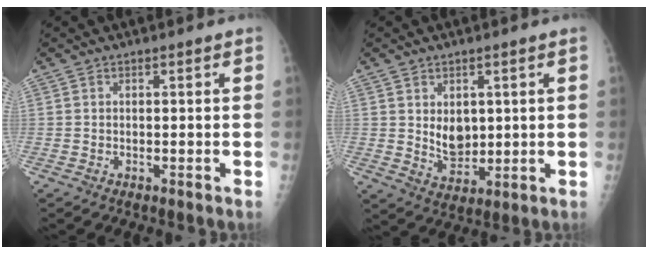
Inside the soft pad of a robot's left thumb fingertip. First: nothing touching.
{"total": 6.4, "force": [1.3, 4.6, 4.3], "torque": [-0.045, -0.018, 0.037]}